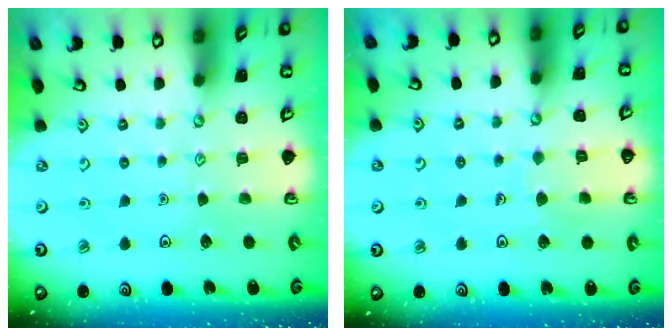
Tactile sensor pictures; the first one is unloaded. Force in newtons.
{"total": 5.7, "press": 5.7, "slide": 0.2}